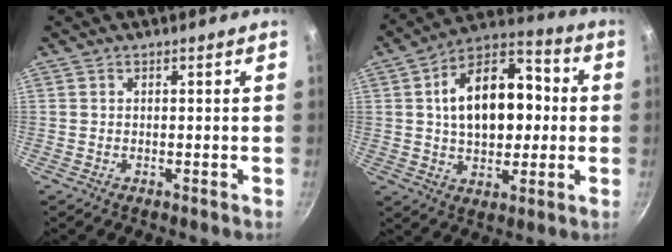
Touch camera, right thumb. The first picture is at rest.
{"total": 18.4, "force": [1.8, 11.2, 14.5], "torque": [-0.200, 0.028, 0.025]}